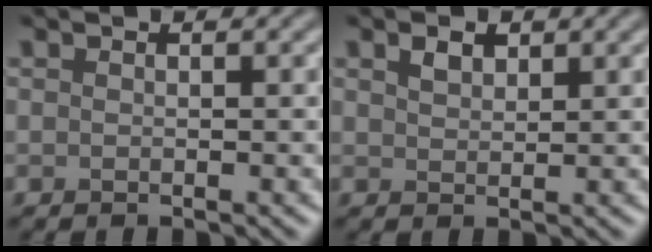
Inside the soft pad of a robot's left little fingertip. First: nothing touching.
{"total": 1.5, "force": [1.0, 0.8, 0.7], "torque": [-0.015, 0.003, 0.020]}